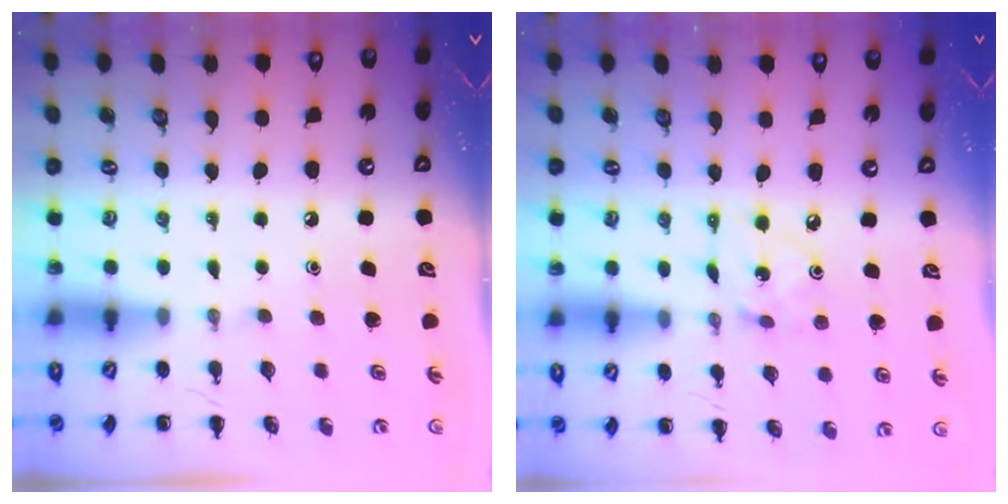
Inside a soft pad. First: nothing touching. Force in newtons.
{"total": 2.2, "press": 2.2, "slide": 0.4}